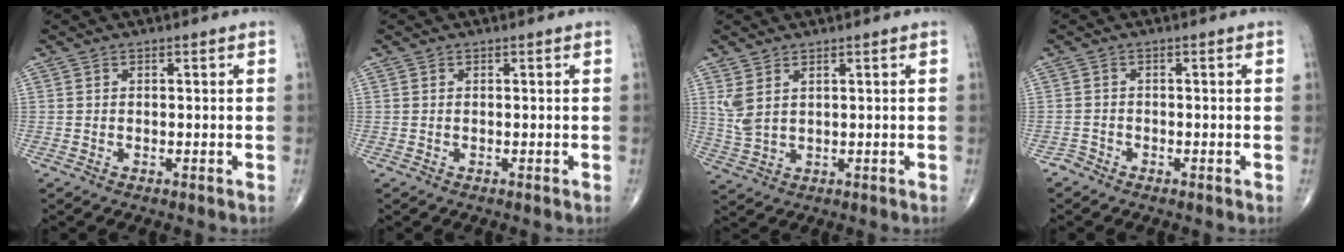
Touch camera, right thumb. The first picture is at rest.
{"total": 0.0}
{"total": 4.6, "force": [1.9, 2.2, 3.5], "torque": [-0.085, -0.004, 0.050]}
{"total": 1.2, "force": [-1.0, 0.6, -0.4], "torque": [0.013, 0.001, -0.027]}